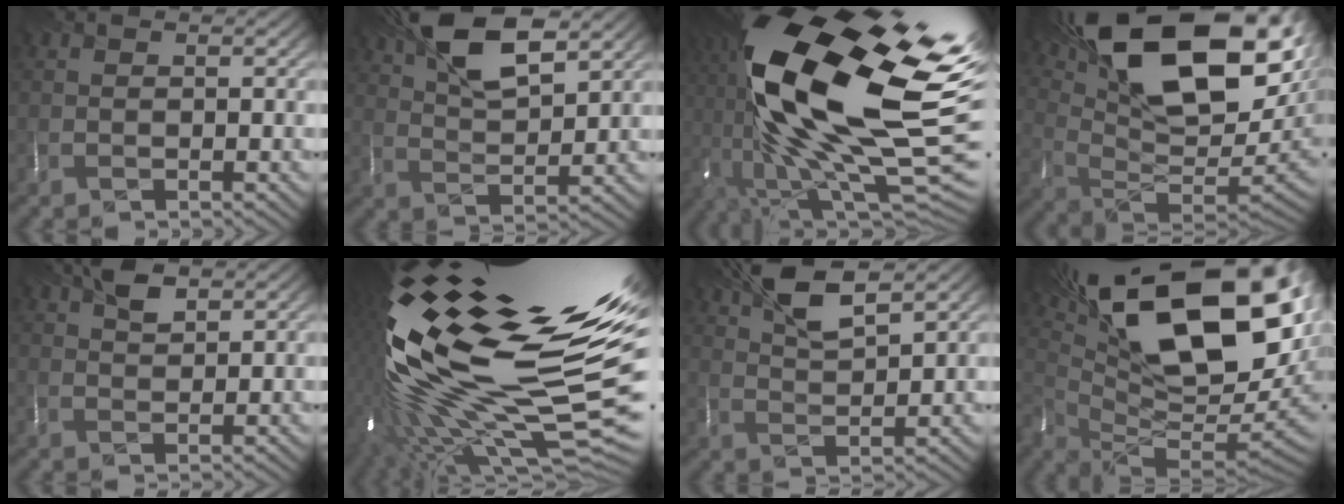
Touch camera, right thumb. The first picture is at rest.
{"total": 10.6, "force": [6.6, 3.6, 7.5], "torque": [-0.152, 0.011, 0.127]}
{"total": 22.6, "force": [2.0, 9.2, 20.6], "torque": [-0.408, -0.035, 0.034]}
{"total": 21.4, "force": [9.5, 10.1, 16.4], "torque": [-0.305, 0.026, 0.177]}
{"total": 3.1, "force": [2.1, 1.3, 1.9], "torque": [-0.042, 0.005, 0.044]}
{"total": 20.8, "force": [1.8, 7.2, 19.4], "torque": [-0.372, -0.044, 0.039]}
{"total": 8.0, "force": [5.5, 2.0, 5.5], "torque": [-0.112, 0.011, 0.110]}
{"total": 21.3, "force": [7.8, 9.3, 17.5], "torque": [-0.294, 0.017, 0.151]}